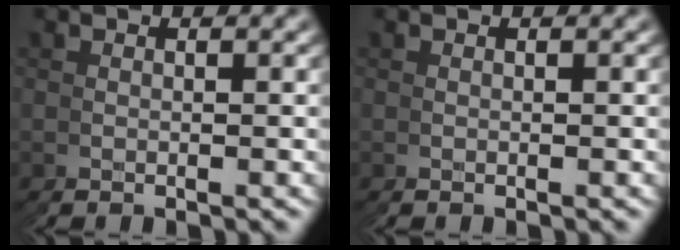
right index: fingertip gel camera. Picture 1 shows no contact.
{"total": 0.0}